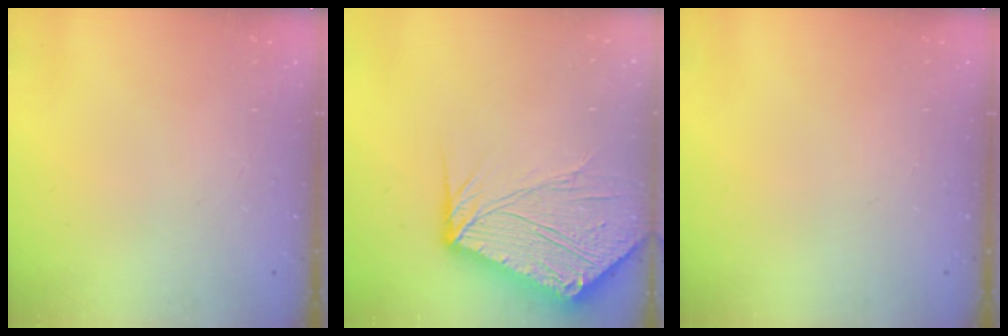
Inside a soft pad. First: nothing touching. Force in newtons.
{"total": 16.8, "press": 16.7, "slide": 2.1}
{"total": 0.0}